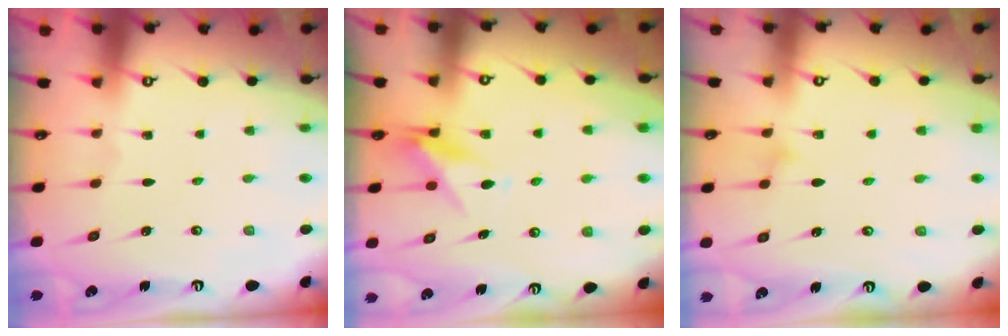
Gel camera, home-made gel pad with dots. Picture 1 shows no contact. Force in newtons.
{"total": 8.4, "press": 8.4, "slide": 0.9}
{"total": 7.1, "press": 7.1, "slide": 0.3}